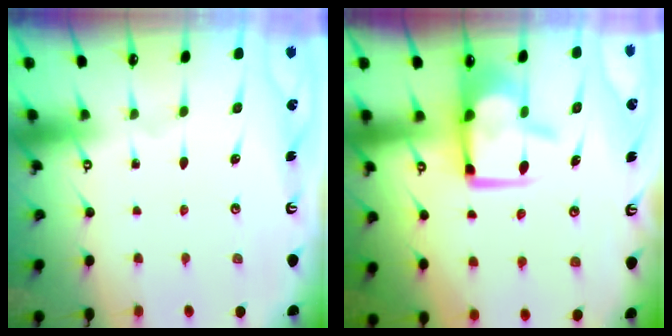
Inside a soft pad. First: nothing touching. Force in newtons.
{"total": 10.9, "press": 10.8, "slide": 1.3}